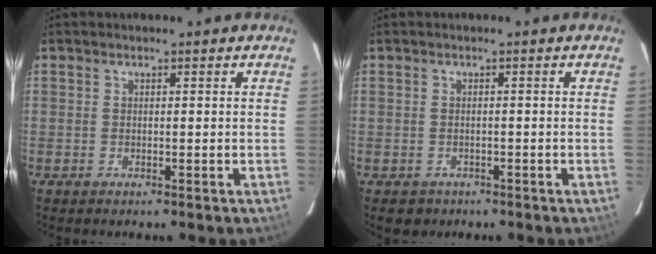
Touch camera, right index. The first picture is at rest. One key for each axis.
{"total": 2.6, "fx": -1.4, "fy": 2.1, "fz": 0.6, "tx": -0.016, "ty": 0.000, "tz": -0.015}